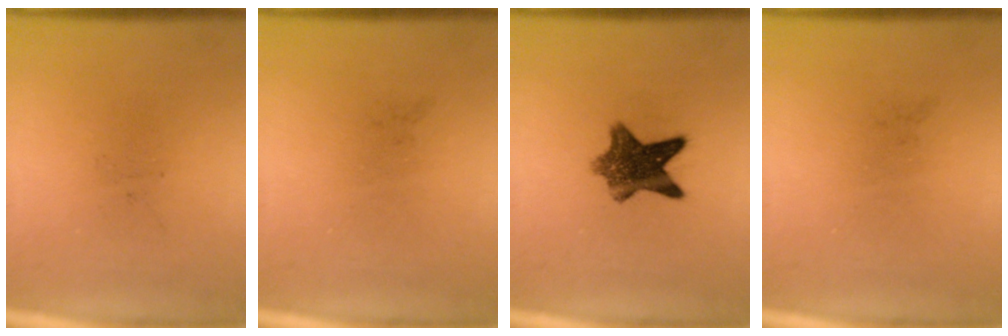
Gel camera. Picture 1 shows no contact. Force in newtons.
{"total": 0.0}
{"total": 8.7}
{"total": 0.0}